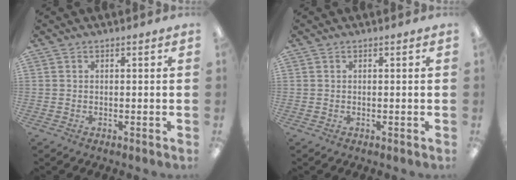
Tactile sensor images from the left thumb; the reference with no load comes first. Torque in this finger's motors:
{"motor_torque": [-0.02, 0.02, 0.00, -0.02, 0.00]}